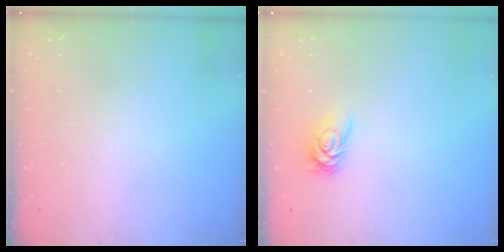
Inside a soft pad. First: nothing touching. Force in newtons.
{"total": 5.1, "press": 5.1, "slide": 0.3}